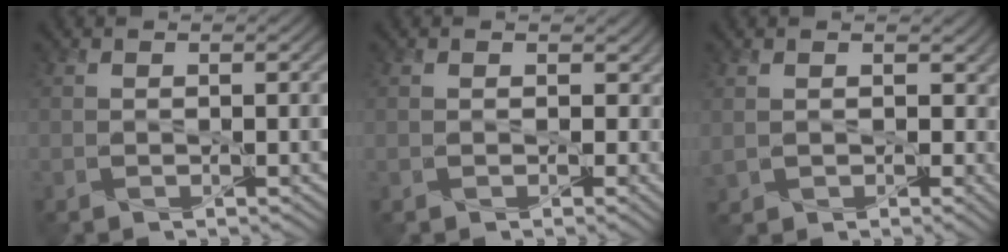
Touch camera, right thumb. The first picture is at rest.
{"total": 3.7, "force": [0.0, 3.1, 2.1], "torque": [-0.030, -0.007, -0.003]}
{"total": 7.0, "force": [0.4, 5.5, 4.4], "torque": [-0.096, -0.030, 0.007]}